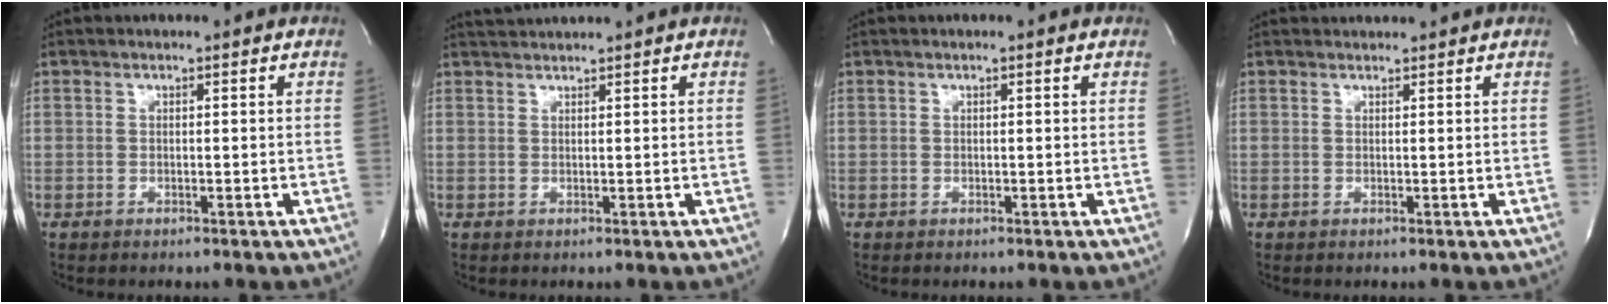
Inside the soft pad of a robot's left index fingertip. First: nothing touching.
{"total": 1.9, "force": [1.7, -0.8, 0.0], "torque": [-0.004, 0.007, 0.043]}
{"total": 0.6, "force": [0.3, 0.1, 0.5], "torque": [-0.011, 0.005, 0.003]}
{"total": 2.0, "force": [2.0, 0.2, 0.0], "torque": [-0.005, 0.018, 0.032]}